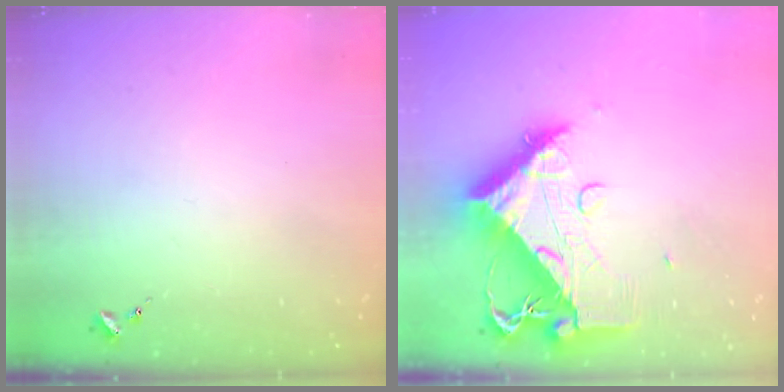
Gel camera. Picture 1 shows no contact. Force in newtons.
{"total": 14.6, "press": 14.5, "slide": 1.5}